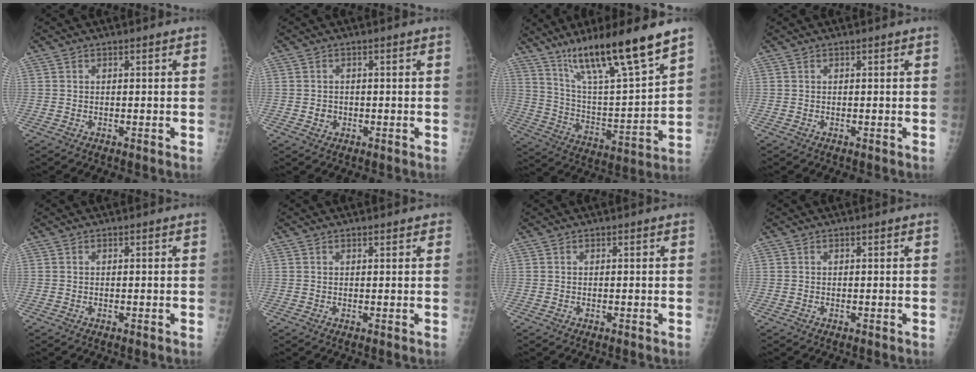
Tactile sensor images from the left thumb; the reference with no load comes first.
{"total": 1.7, "force": [-0.4, 1.5, 0.6], "torque": [-0.003, 0.004, -0.004]}
{"total": 20.9, "force": [14.6, 2.2, 14.8], "torque": [-0.234, -0.065, 0.259]}
{"total": 0.0}
{"total": 0.0}
{"total": 1.3, "force": [1.0, 0.6, 0.7], "torque": [-0.004, -0.002, 0.009]}
{"total": 0.0}
{"total": 0.0}